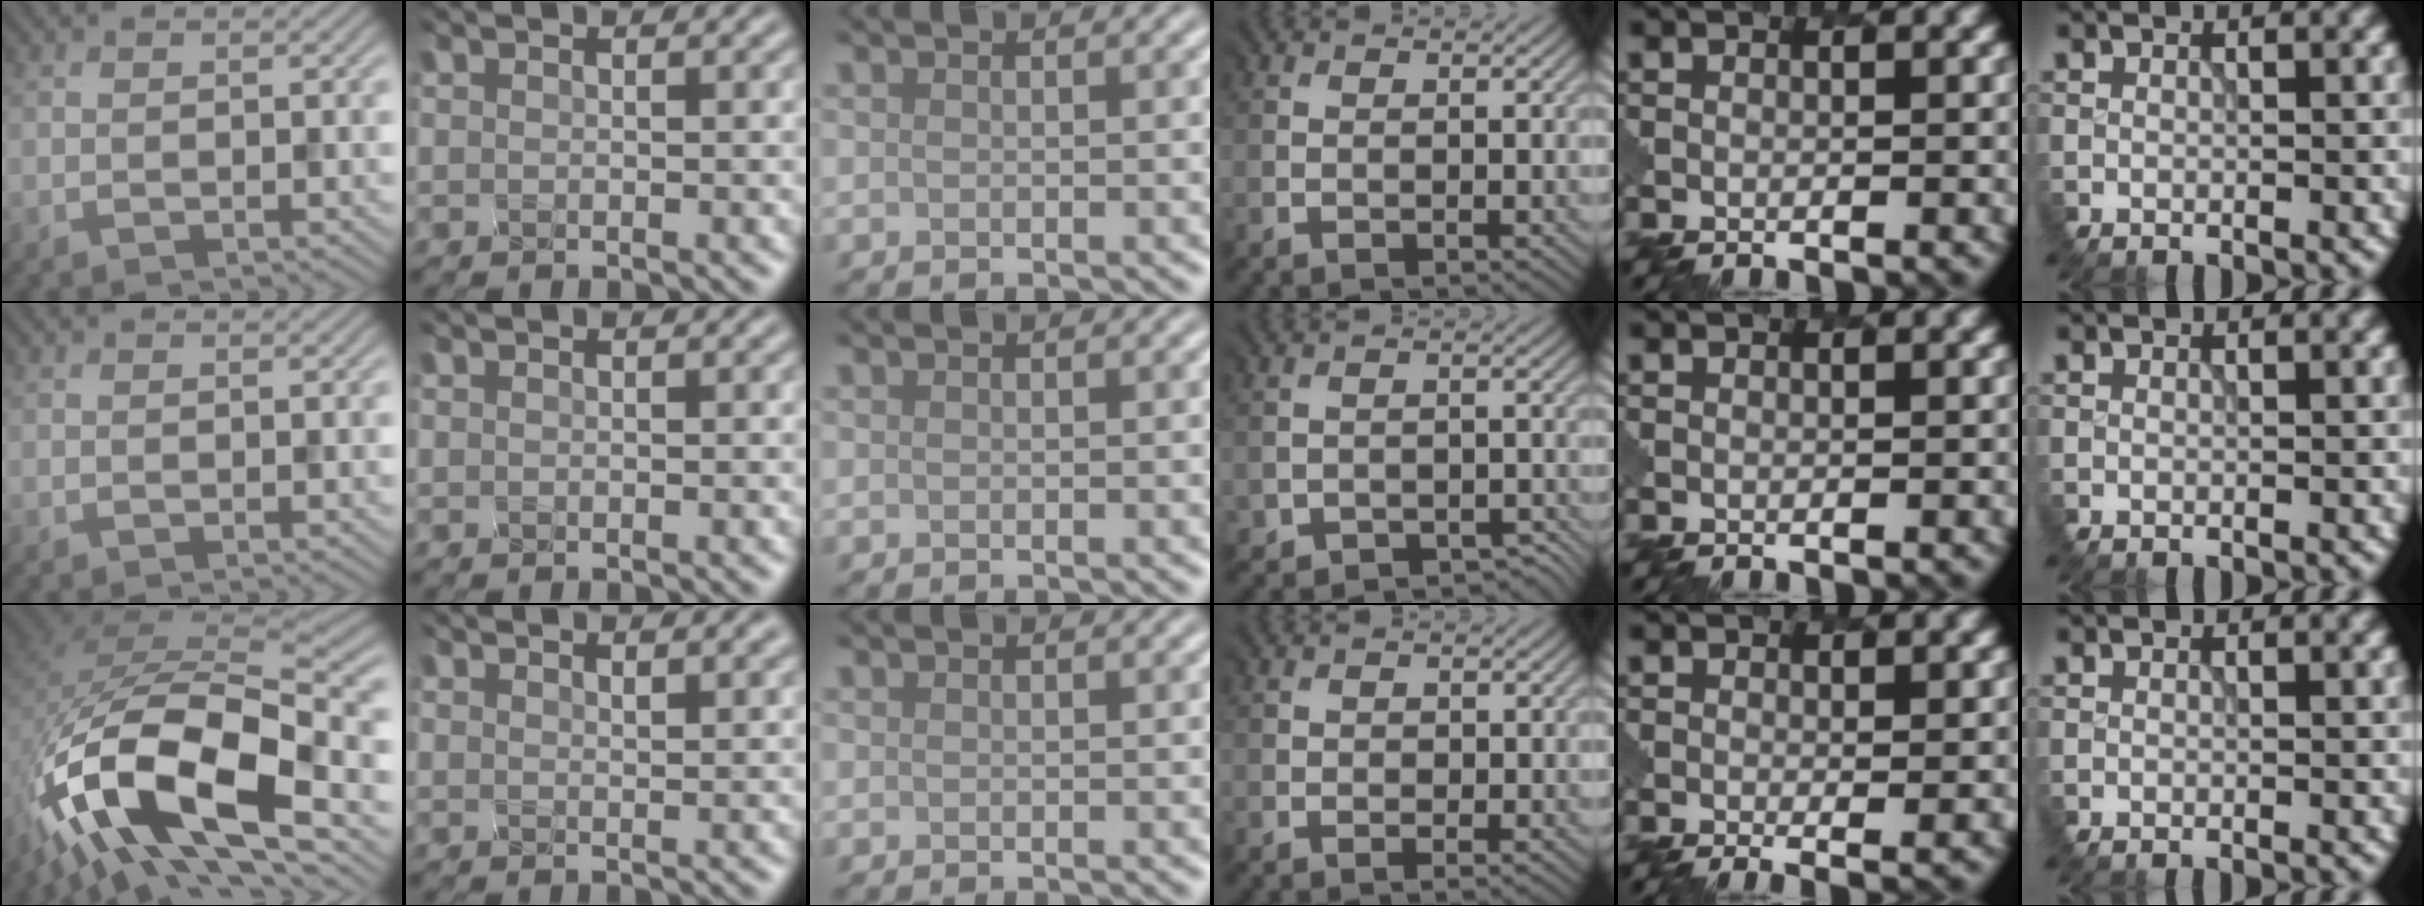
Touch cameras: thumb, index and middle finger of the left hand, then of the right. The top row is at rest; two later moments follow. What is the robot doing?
{"motion": "disassemble", "object": "battery cover"}